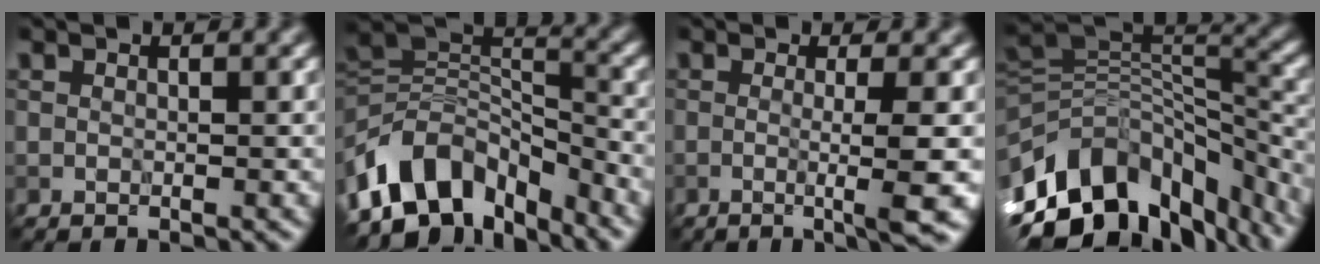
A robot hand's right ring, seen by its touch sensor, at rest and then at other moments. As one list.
[{"total": 9.8, "force": [-5.5, 5.8, 5.6], "torque": [-0.089, 0.018, -0.107]}, {"total": 4.7, "force": [-0.7, 0.8, 4.6], "torque": [-0.065, -0.004, -0.014]}, {"total": 13.7, "force": [-8.0, 7.8, 7.9], "torque": [-0.158, 0.010, -0.120]}]